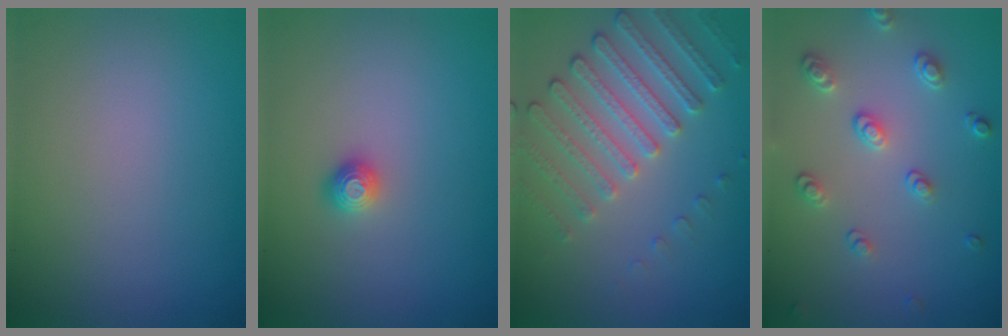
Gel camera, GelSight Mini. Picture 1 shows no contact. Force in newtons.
{"total": 1.1, "press": 1.0, "slide": 0.3}
{"total": 4.0, "press": 3.7, "slide": 1.5}
{"total": 2.6, "press": 2.5, "slide": 0.8}